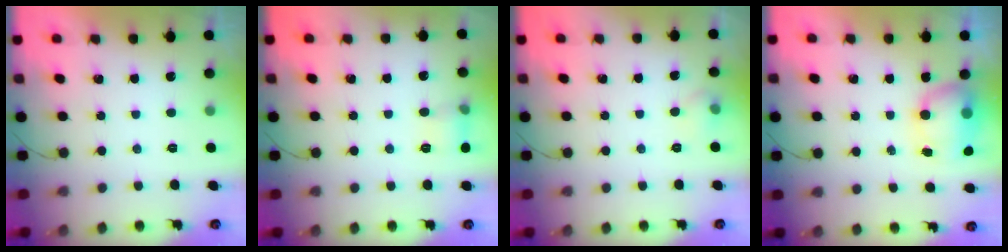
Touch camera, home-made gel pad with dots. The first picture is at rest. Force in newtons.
{"total": 6.9, "press": 6.7, "slide": 1.8}
{"total": 7.7, "press": 4.5, "slide": 6.3}
{"total": 7.1, "press": 7.0, "slide": 1.0}